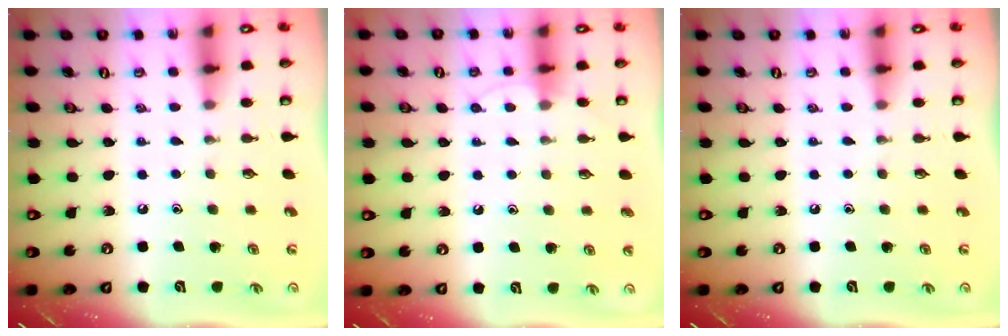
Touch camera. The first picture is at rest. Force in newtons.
{"total": 3.9, "press": 3.9, "slide": 0.3}
{"total": 0.0}